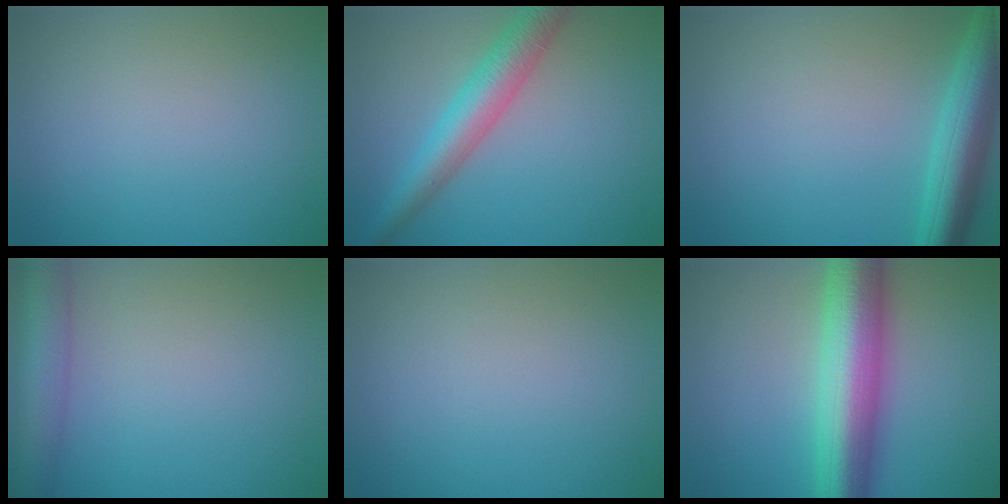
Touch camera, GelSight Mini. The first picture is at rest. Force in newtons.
{"total": 5.1, "press": 5.1, "slide": 0.1}
{"total": 5.6, "press": 5.6, "slide": 0.3}
{"total": 5.9, "press": 5.9, "slide": 0.4}
{"total": 0.0}
{"total": 9.8, "press": 9.8, "slide": 0.2}